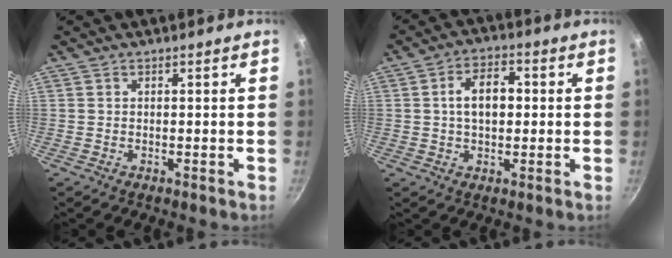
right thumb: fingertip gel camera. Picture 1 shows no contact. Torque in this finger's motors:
{"motor_torque": [-0.37, 0.37, 0.76, 0.03, 0.21]}